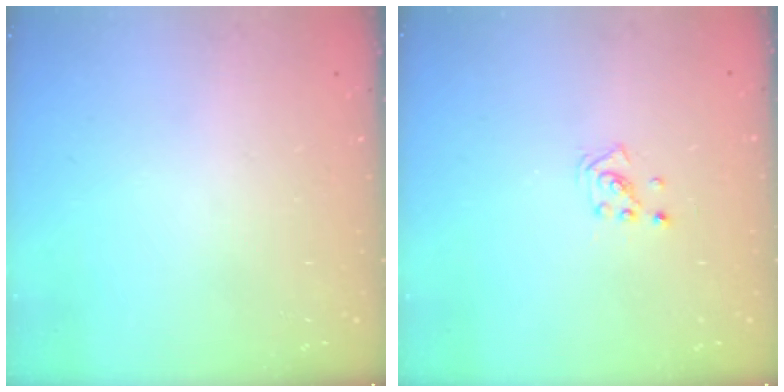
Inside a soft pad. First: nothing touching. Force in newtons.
{"total": 1.9, "press": 1.9, "slide": 0.1}